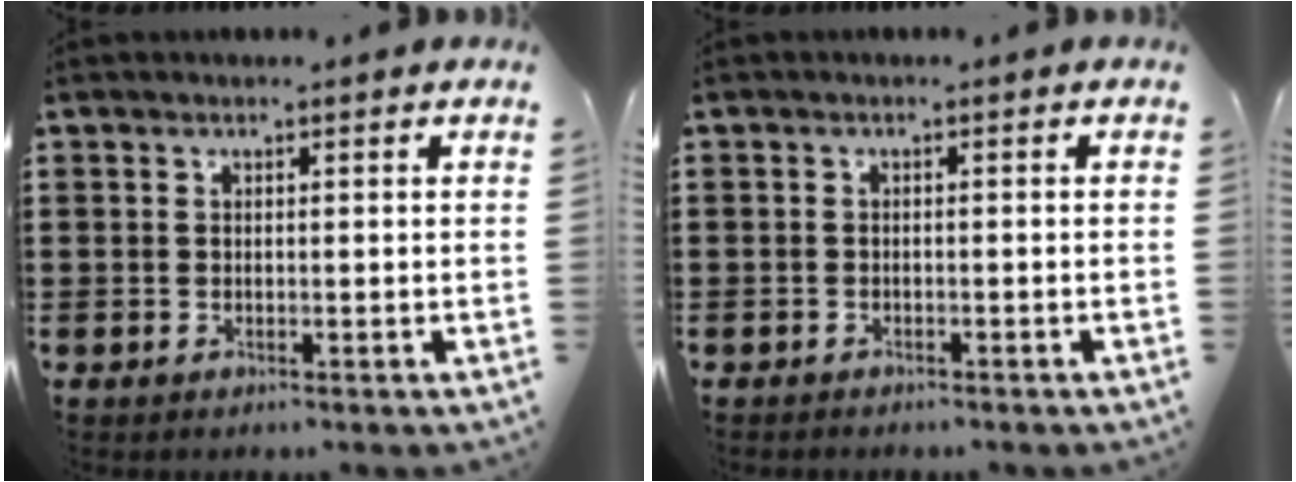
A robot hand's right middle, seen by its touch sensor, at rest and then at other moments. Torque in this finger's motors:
{"motor_torque": [0.45, 0.30, 0.28, 0.08]}